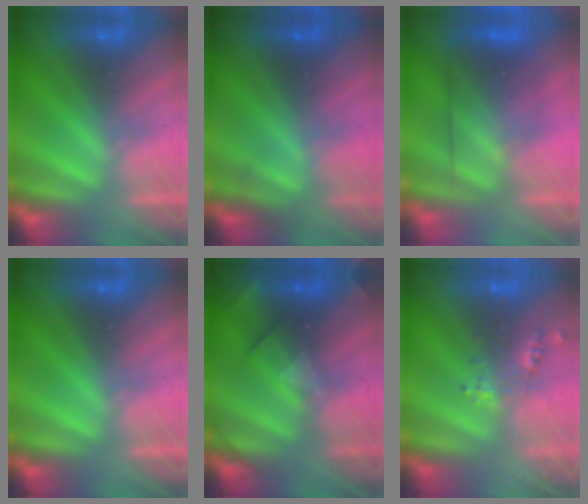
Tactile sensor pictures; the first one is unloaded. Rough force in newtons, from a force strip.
{"total": 4.6}
{"total": 3.5}
{"total": 0.0}
{"total": 2.4}
{"total": 2.4}